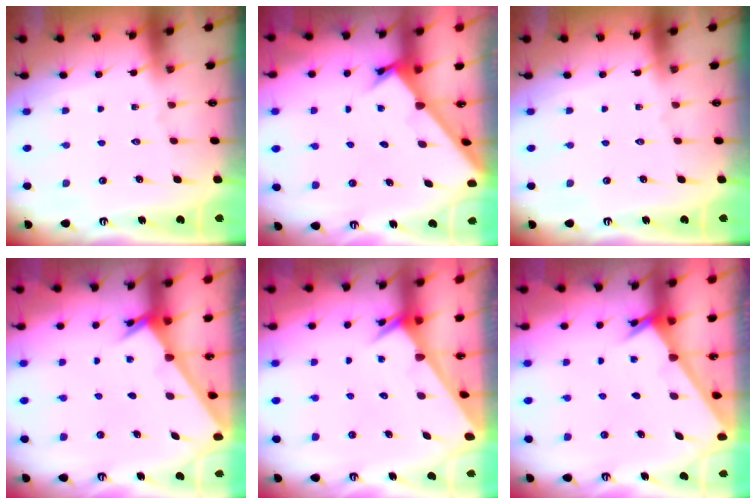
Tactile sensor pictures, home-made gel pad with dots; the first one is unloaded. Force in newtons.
{"total": 1.8, "press": 1.8, "slide": 0.2}
{"total": 0.0}
{"total": 2.4, "press": 2.4, "slide": 0.2}
{"total": 2.4, "press": 2.4, "slide": 0.1}
{"total": 2.5, "press": 2.5, "slide": 0.2}